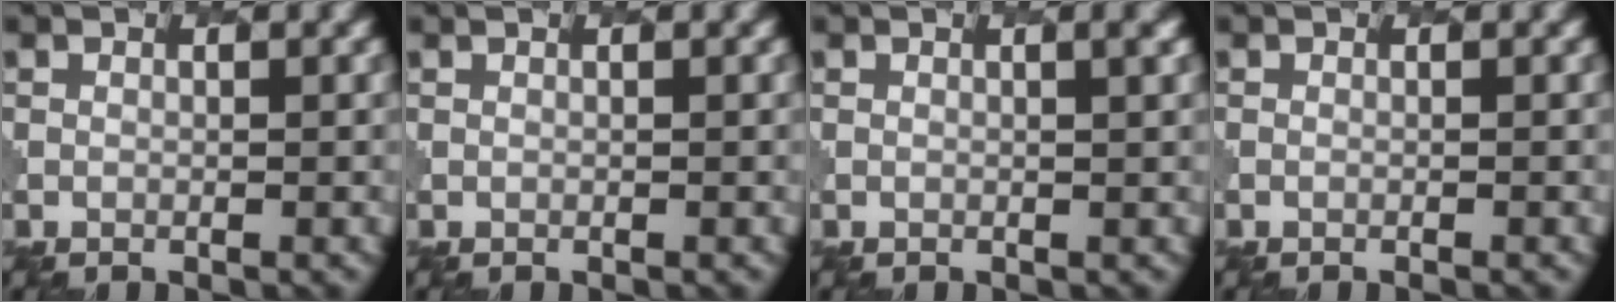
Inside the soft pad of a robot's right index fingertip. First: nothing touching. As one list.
[{"total": 0.6, "force": [0.4, 0.2, 0.4], "torque": [-0.003, -0.003, 0.004]}, {"total": 1.4, "force": [0.5, 0.5, 1.2], "torque": [-0.009, -0.001, 0.004]}, {"total": 0.0}]